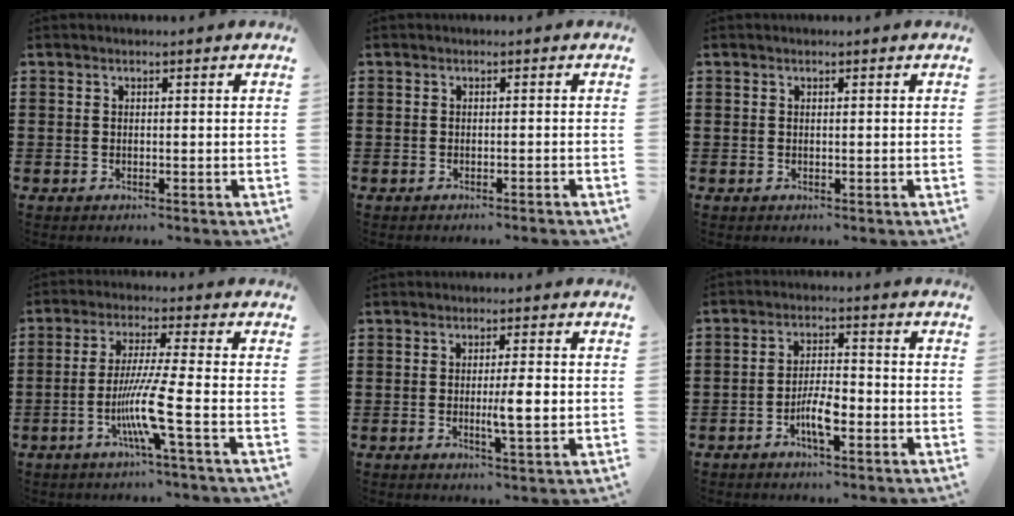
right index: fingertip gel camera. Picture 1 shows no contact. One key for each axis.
{"total": 0.7, "fx": -0.5, "fy": -0.1, "fz": 0.4, "tx": -0.007, "ty": -0.002, "tz": -0.010}
{"total": 0.0}
{"total": 8.5, "fx": -3.0, "fy": -0.4, "fz": 7.9, "tx": -0.160, "ty": -0.021, "tz": -0.060}
{"total": 4.6, "fx": -0.3, "fy": 0.6, "fz": 4.6, "tx": -0.079, "ty": -0.001, "tz": -0.008}
{"total": 5.3, "fx": -2.2, "fy": 1.6, "fz": 4.6, "tx": -0.097, "ty": 0.000, "tz": -0.046}